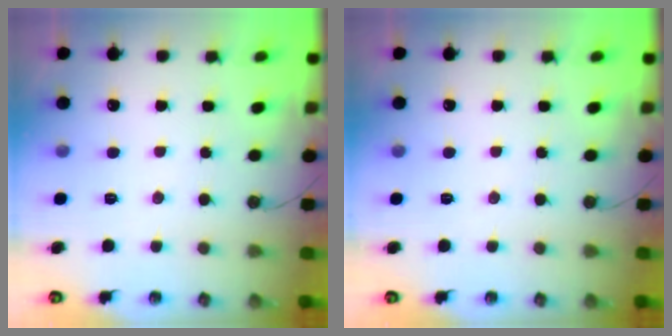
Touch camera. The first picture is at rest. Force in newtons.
{"total": 0.0}